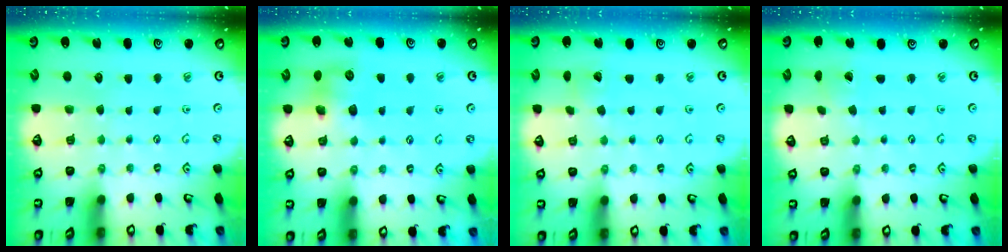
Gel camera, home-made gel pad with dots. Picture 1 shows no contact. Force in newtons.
{"total": 8.5, "press": 8.5, "slide": 0.8}
{"total": 2.8, "press": 2.8, "slide": 0.4}
{"total": 0.0}